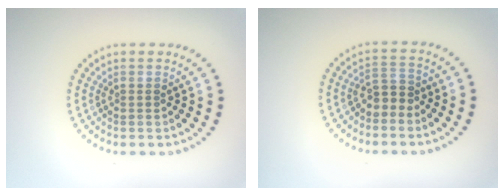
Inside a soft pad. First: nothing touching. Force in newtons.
{"total": 1.8, "press": 1.5, "slide": 1.0}